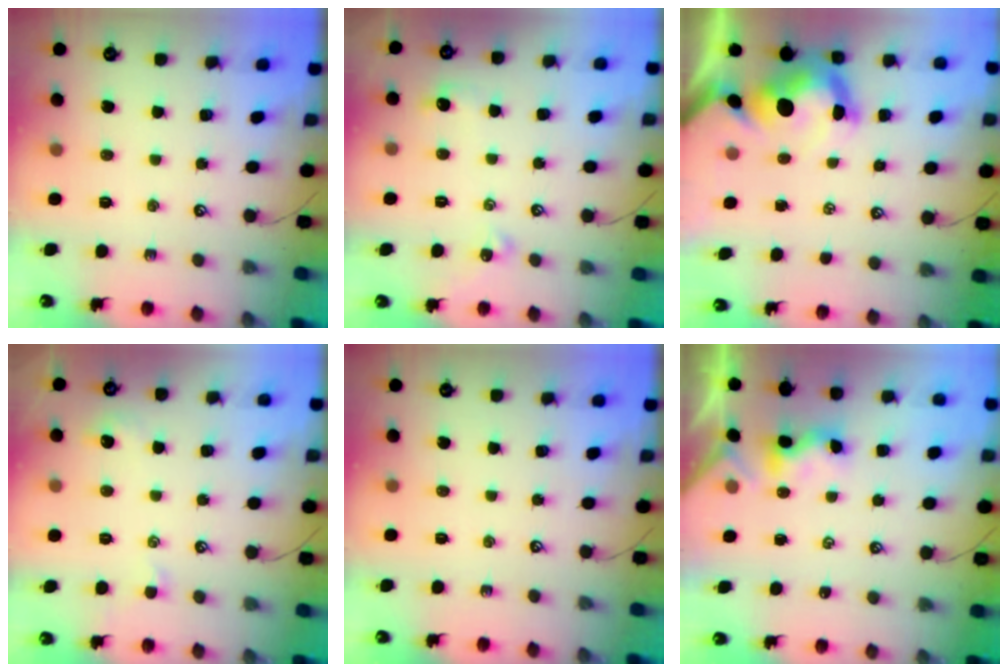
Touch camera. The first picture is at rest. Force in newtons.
{"total": 2.9, "press": 2.8, "slide": 0.6}
{"total": 9.5, "press": 9.3, "slide": 1.8}
{"total": 0.5, "press": 0.2, "slide": 0.5}
{"total": 0.0}
{"total": 1.8, "press": 1.7, "slide": 0.5}